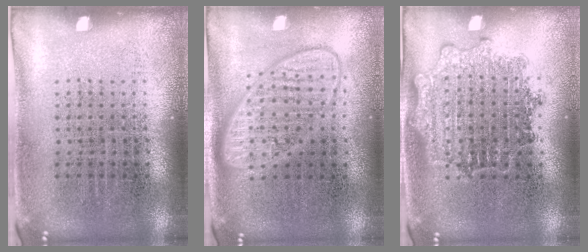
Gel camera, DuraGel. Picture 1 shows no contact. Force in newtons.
{"total": 2.6, "press": 2.6, "slide": 0.4}
{"total": 1.4, "press": 1.4, "slide": 0.1}